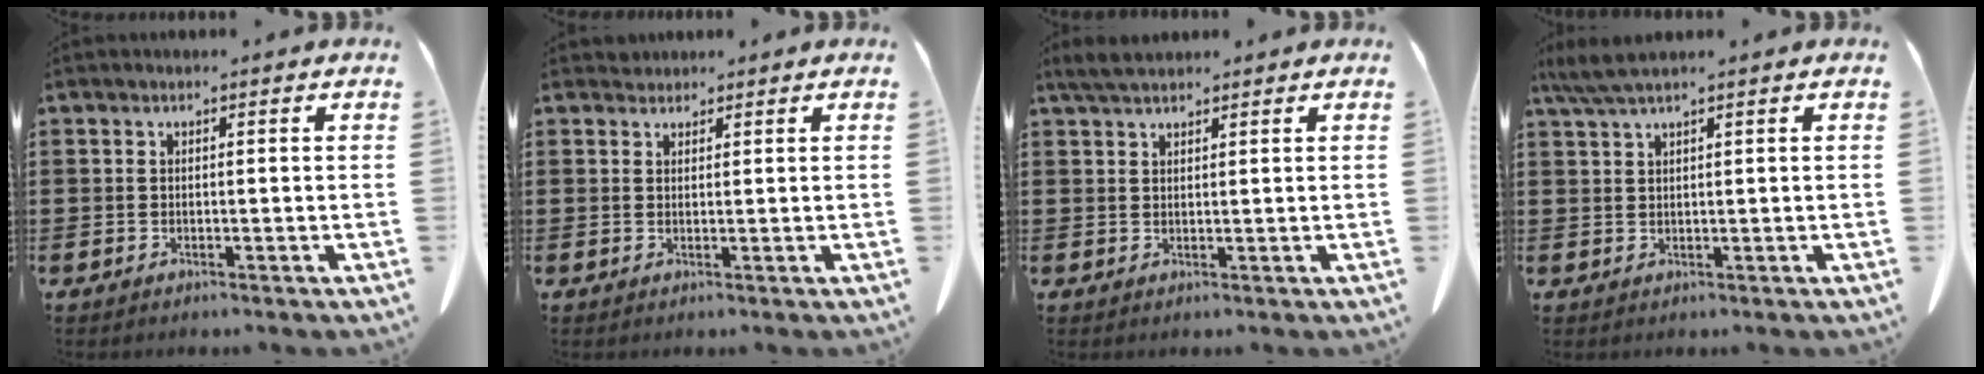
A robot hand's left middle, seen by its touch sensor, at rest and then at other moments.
{"total": 1.7, "force": [1.6, 0.5, 0.0], "torque": [-0.004, 0.001, 0.034]}
{"total": 3.1, "force": [2.6, 0.7, 1.5], "torque": [-0.037, 0.000, 0.051]}
{"total": 3.3, "force": [2.5, 0.0, 2.2], "torque": [-0.047, -0.003, 0.048]}